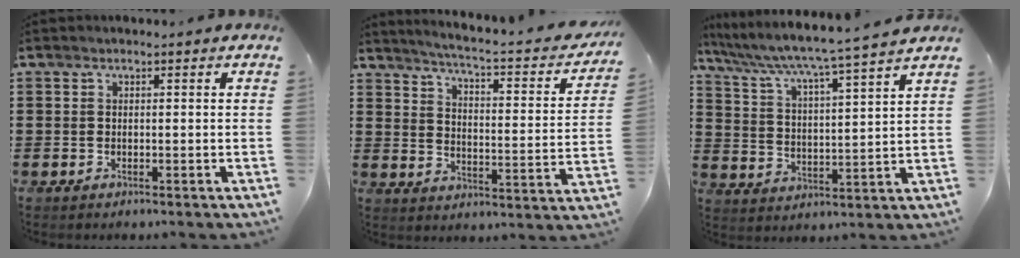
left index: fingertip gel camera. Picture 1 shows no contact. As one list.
[{"total": 3.4, "force": [2.8, -0.6, 1.9], "torque": [-0.055, -0.033, 0.035]}, {"total": 4.2, "force": [3.6, -0.7, 2.1], "torque": [-0.062, -0.037, 0.048]}]